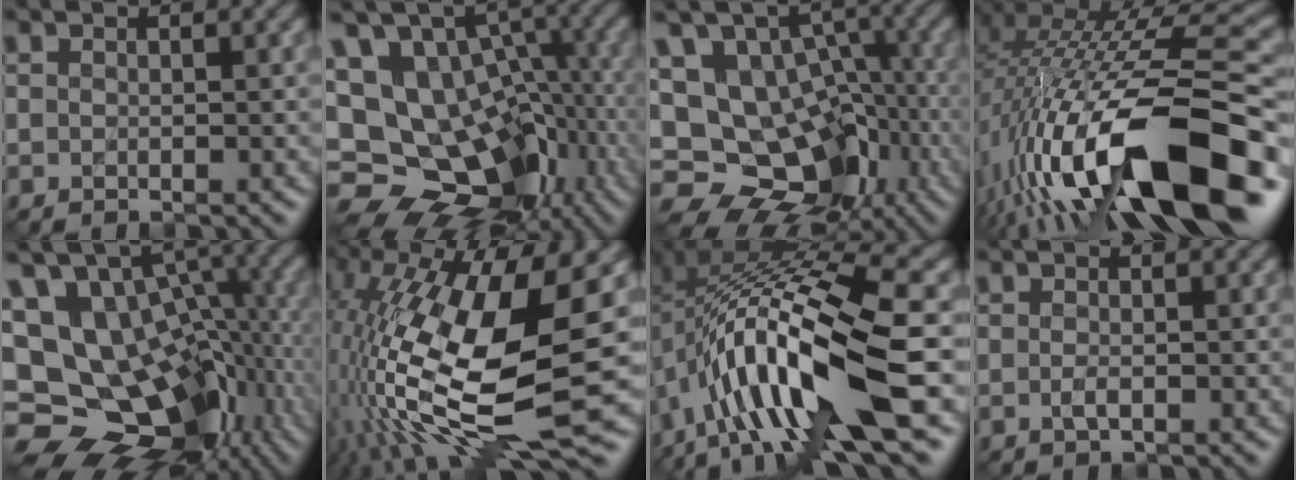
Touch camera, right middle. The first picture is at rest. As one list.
[{"total": 17.1, "force": [-5.6, 12.5, 10.2], "torque": [-0.179, 0.008, -0.064]}, {"total": 15.5, "force": [-5.7, 11.7, 8.3], "torque": [-0.144, 0.003, -0.079]}, {"total": 17.8, "force": [-4.2, 7.4, 15.6], "torque": [-0.278, 0.001, -0.071]}, {"total": 17.1, "force": [-4.3, 11.8, 11.6], "torque": [-0.201, 0.001, -0.033]}, {"total": 16.8, "force": [-2.8, 6.1, 15.4], "torque": [-0.312, 0.003, -0.055]}, {"total": 15.1, "force": [-2.5, 4.8, 14.1], "torque": [-0.262, 0.007, -0.041]}, {"total": 1.0, "force": [-0.2, 0.4, 0.9], "torque": [-0.023, -0.003, -0.006]}]